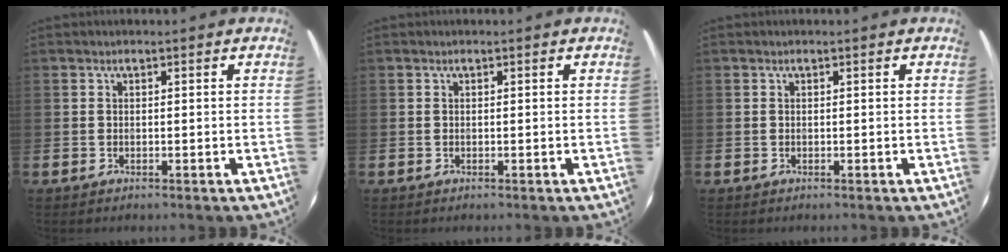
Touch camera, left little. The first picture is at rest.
{"total": 0.0}
{"total": 0.0}